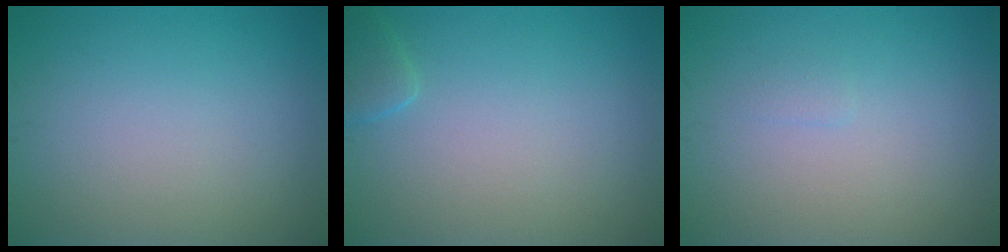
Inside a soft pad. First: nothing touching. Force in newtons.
{"total": 1.3, "press": 1.3, "slide": 0.1}
{"total": 0.5, "press": 0.5, "slide": 0.1}